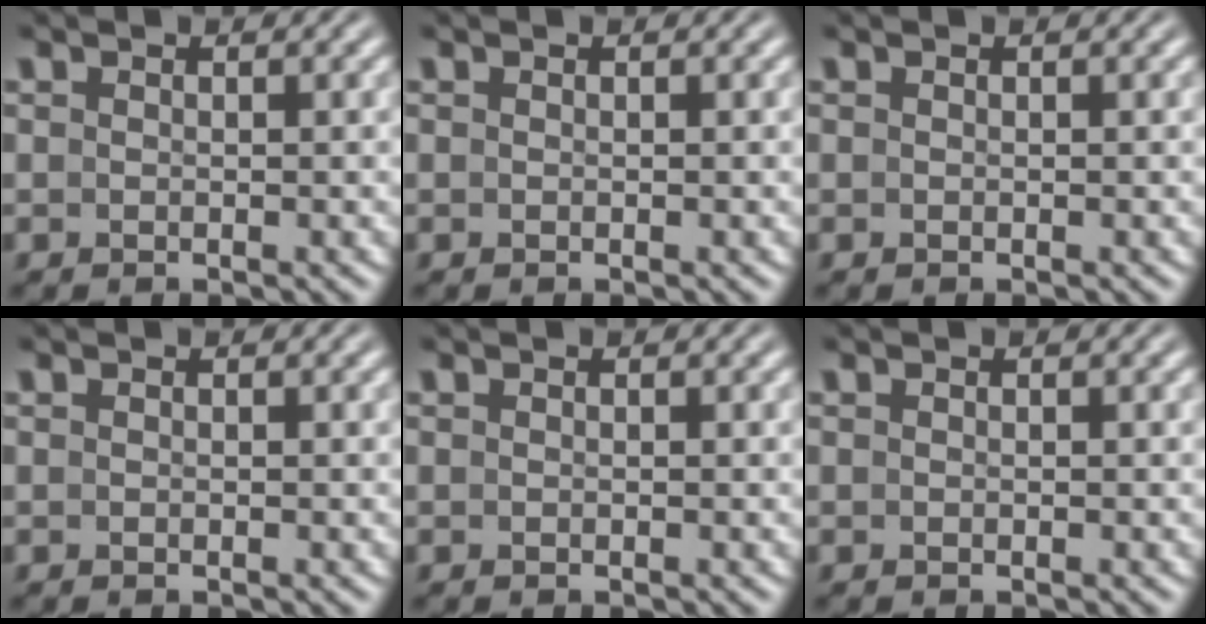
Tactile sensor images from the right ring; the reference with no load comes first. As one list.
[{"total": 0.0}, {"total": 0.0}, {"total": 0.0}, {"total": 0.0}, {"total": 0.0}]